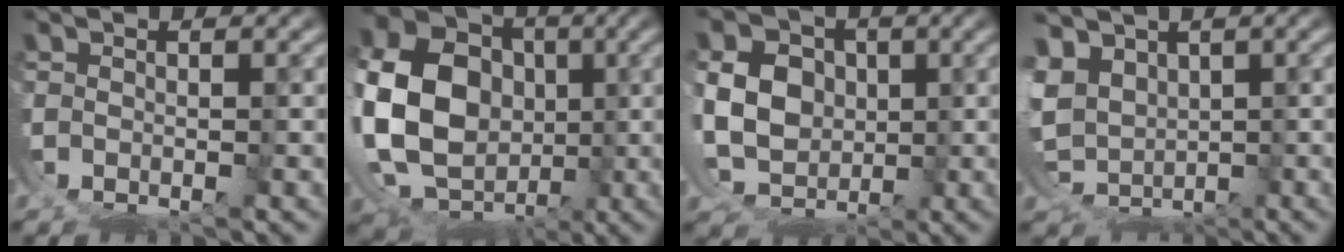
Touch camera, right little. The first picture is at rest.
{"total": 16.3, "force": [0.3, 12.8, 10.1], "torque": [-0.197, -0.038, 0.009]}
{"total": 10.2, "force": [0.2, 8.4, 5.7], "torque": [-0.118, -0.038, 0.010]}
{"total": 5.1, "force": [0.0, 4.2, 2.8], "torque": [-0.087, -0.046, 0.022]}